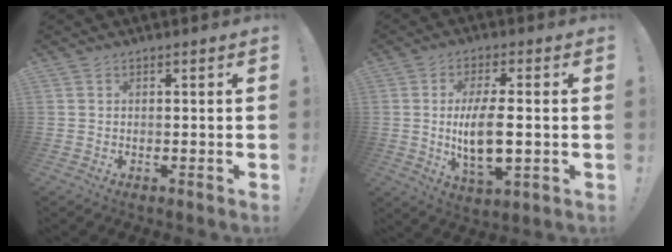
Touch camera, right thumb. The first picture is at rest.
{"total": 11.8, "force": [-0.4, 4.2, 11.0], "torque": [-0.197, -0.015, -0.015]}